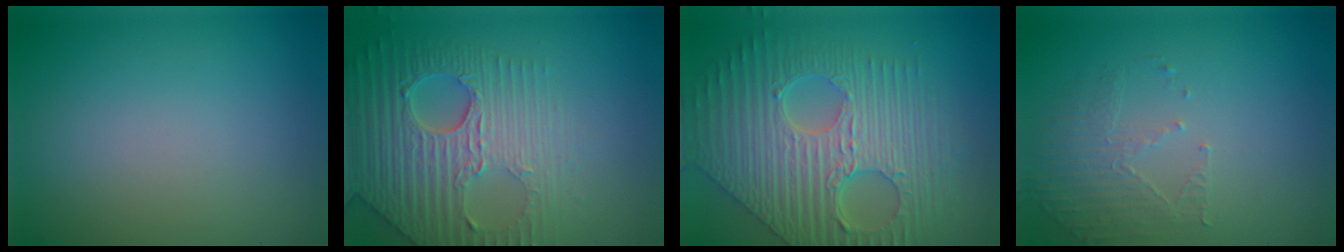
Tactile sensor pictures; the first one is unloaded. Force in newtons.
{"total": 6.3, "press": 5.3, "slide": 3.4}
{"total": 9.9, "press": 7.2, "slide": 6.9}
{"total": 1.8, "press": 1.1, "slide": 1.4}